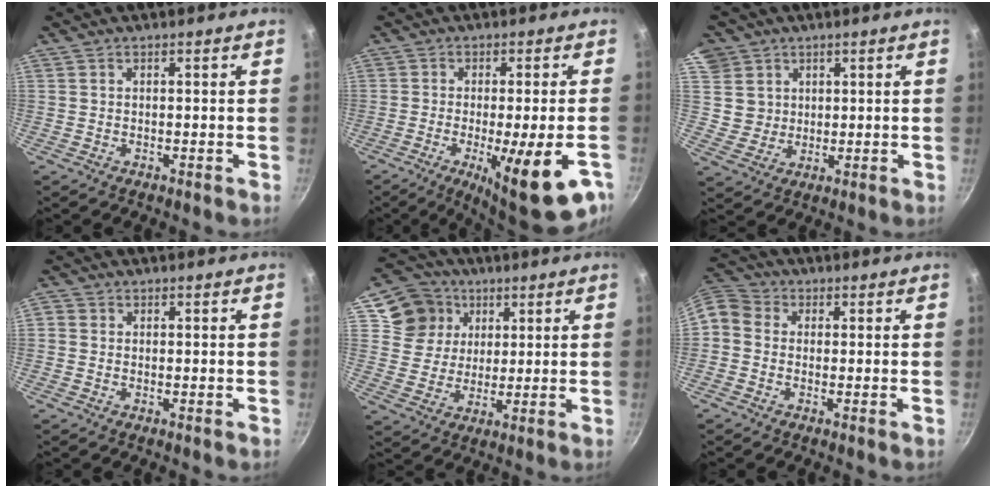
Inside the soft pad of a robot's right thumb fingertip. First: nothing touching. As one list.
[{"total": 16.5, "force": [-7.4, 3.5, 14.3], "torque": [-0.182, -0.004, -0.098]}, {"total": 7.5, "force": [3.2, 6.6, 1.2], "torque": [0.022, -0.005, 0.063]}, {"total": 1.0, "force": [-0.2, 0.8, 0.6], "torque": [-0.019, 0.004, -0.007]}, {"total": 11.0, "force": [4.4, 9.7, 2.8], "torque": [-0.021, -0.003, 0.072]}, {"total": 6.6, "force": [-0.9, 5.4, 3.5], "torque": [-0.079, 0.033, -0.036]}]